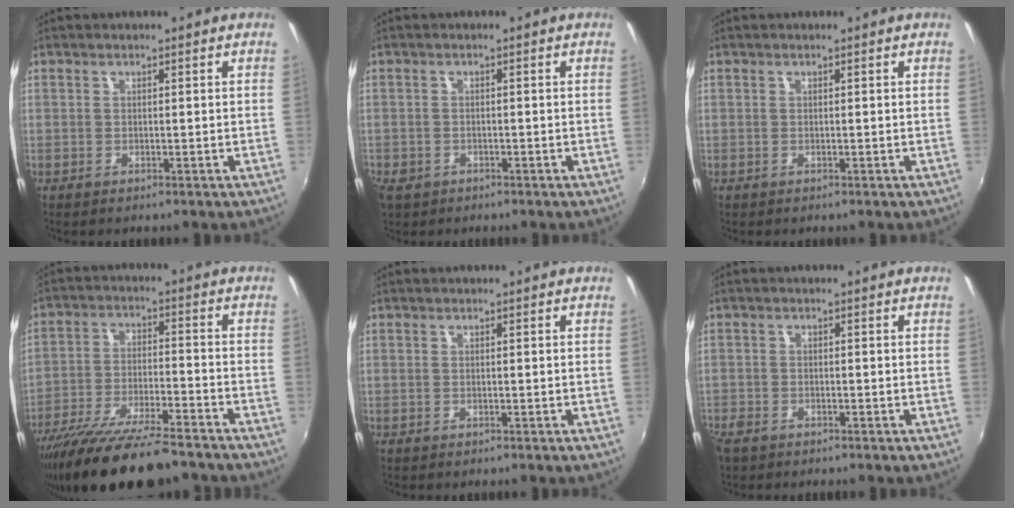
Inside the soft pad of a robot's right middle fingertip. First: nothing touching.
{"total": 3.5, "force": [-1.9, 2.5, 1.5], "torque": [-0.037, -0.007, -0.033]}
{"total": 0.0}
{"total": 19.9, "force": [-16.4, 3.3, 10.8], "torque": [-0.213, -0.051, -0.271]}
{"total": 0.0}
{"total": 3.2, "force": [-2.5, 1.6, 1.3], "torque": [-0.035, -0.010, -0.049]}